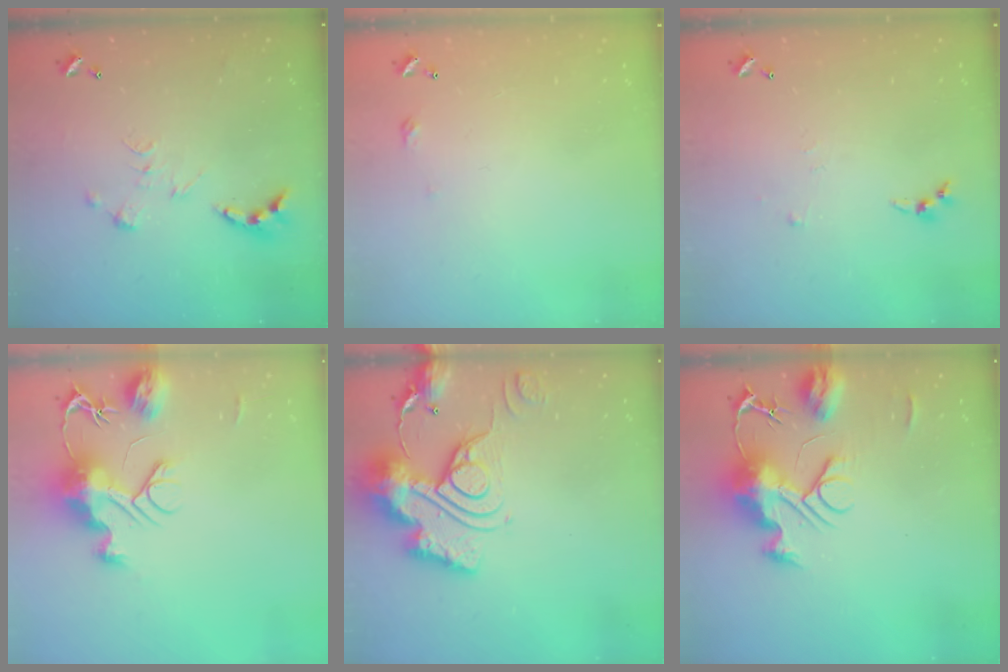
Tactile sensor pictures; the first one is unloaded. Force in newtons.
{"total": 2.7, "press": 2.6, "slide": 0.4}
{"total": 3.3, "press": 3.3, "slide": 0.5}
{"total": 13.2, "press": 13.2, "slide": 1.1}
{"total": 21.4, "press": 21.3, "slide": 2.0}
{"total": 12.6, "press": 12.6, "slide": 1.2}